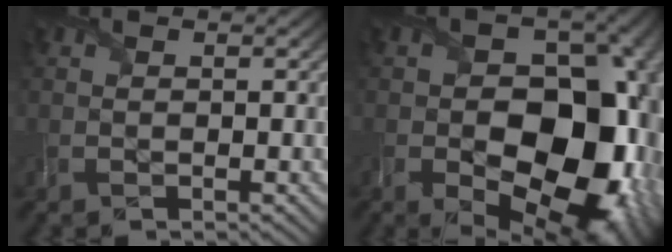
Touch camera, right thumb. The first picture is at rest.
{"total": 18.9, "force": [-3.1, 12.8, 13.5], "torque": [-0.142, -0.028, -0.028]}